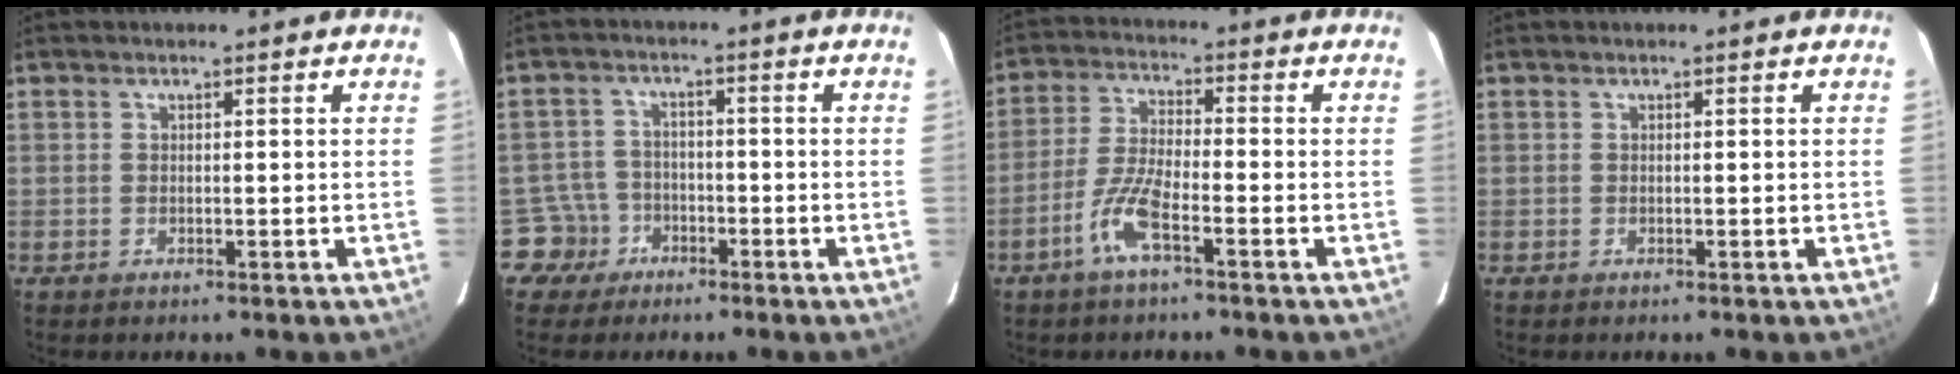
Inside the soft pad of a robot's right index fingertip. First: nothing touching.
{"total": 5.0, "force": [-2.9, 4.0, -0.6], "torque": [0.002, 0.022, -0.055]}
{"total": 7.2, "force": [-4.1, 1.2, 5.8], "torque": [-0.129, 0.002, -0.086]}
{"total": 0.0}